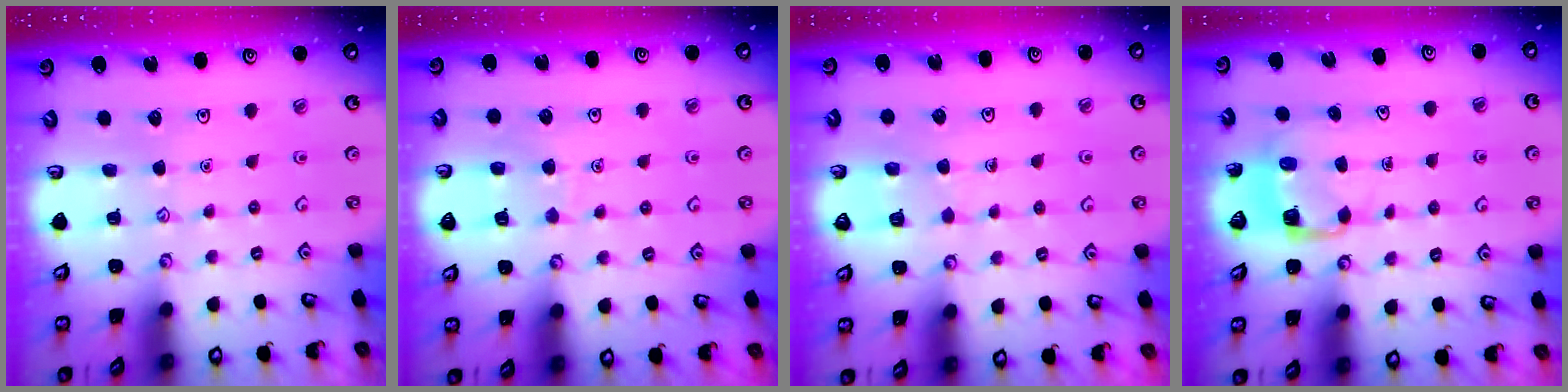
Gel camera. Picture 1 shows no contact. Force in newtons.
{"total": 6.1, "press": 6.1, "slide": 0.4}
{"total": 2.9, "press": 2.9, "slide": 0.2}
{"total": 3.8, "press": 3.8, "slide": 0.2}